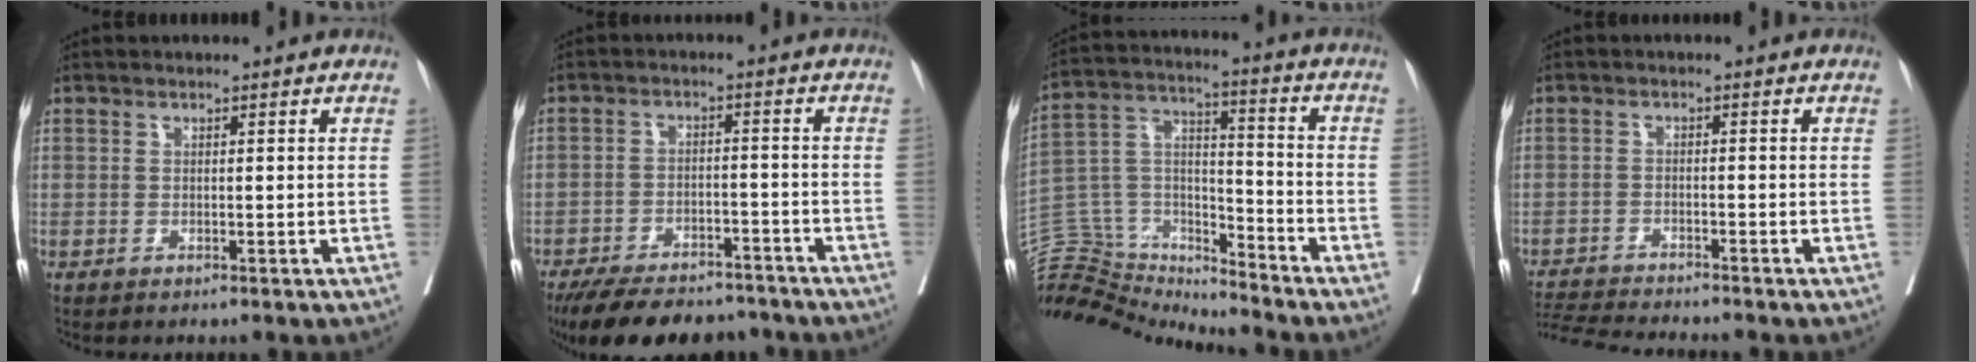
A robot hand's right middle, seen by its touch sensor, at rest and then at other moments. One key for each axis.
{"total": 15.3, "fx": -13.2, "fy": 5.3, "fz": 5.8, "tx": -0.113, "ty": -0.006, "tz": -0.187}
{"total": 14.6, "fx": -14.2, "fy": 3.0, "fz": 0.6, "tx": -0.018, "ty": 0.074, "tz": -0.253}
{"total": 7.6, "fx": -7.2, "fy": -0.7, "fz": 2.0, "tx": -0.037, "ty": -0.015, "tz": -0.123}